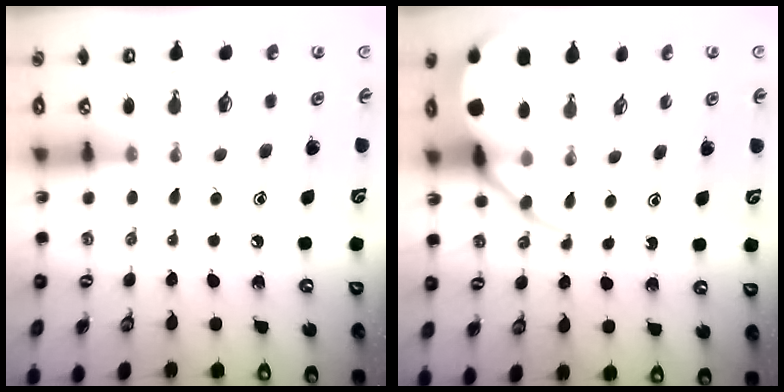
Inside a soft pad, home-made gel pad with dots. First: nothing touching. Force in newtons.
{"total": 9.0, "press": 8.9, "slide": 0.9}